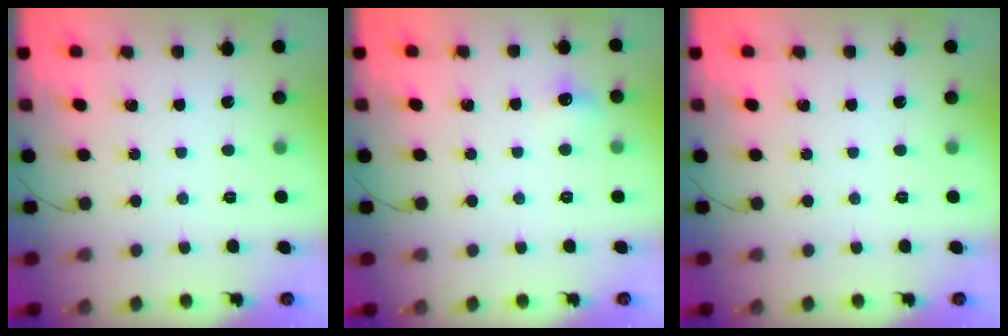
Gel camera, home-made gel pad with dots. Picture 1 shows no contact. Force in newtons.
{"total": 5.7, "press": 5.6, "slide": 1.1}
{"total": 0.0}